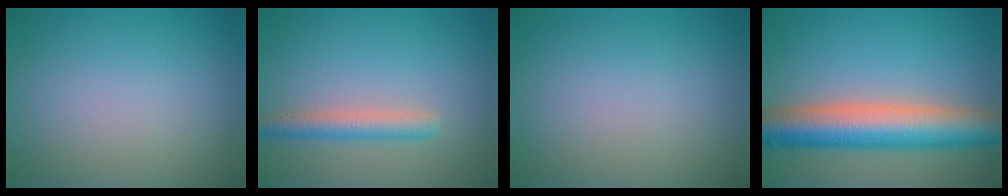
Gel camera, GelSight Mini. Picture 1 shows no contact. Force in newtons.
{"total": 2.6, "press": 2.6, "slide": 0.1}
{"total": 0.0}
{"total": 8.8, "press": 8.8, "slide": 0.1}